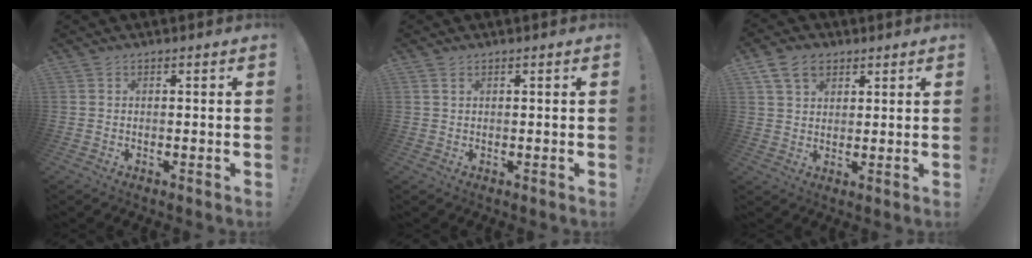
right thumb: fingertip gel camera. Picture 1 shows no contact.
{"total": 1.2, "force": [0.8, 0.5, 0.7], "torque": [-0.009, -0.002, 0.014]}
{"total": 8.4, "force": [4.5, 5.9, 3.8], "torque": [-0.066, -0.010, 0.090]}